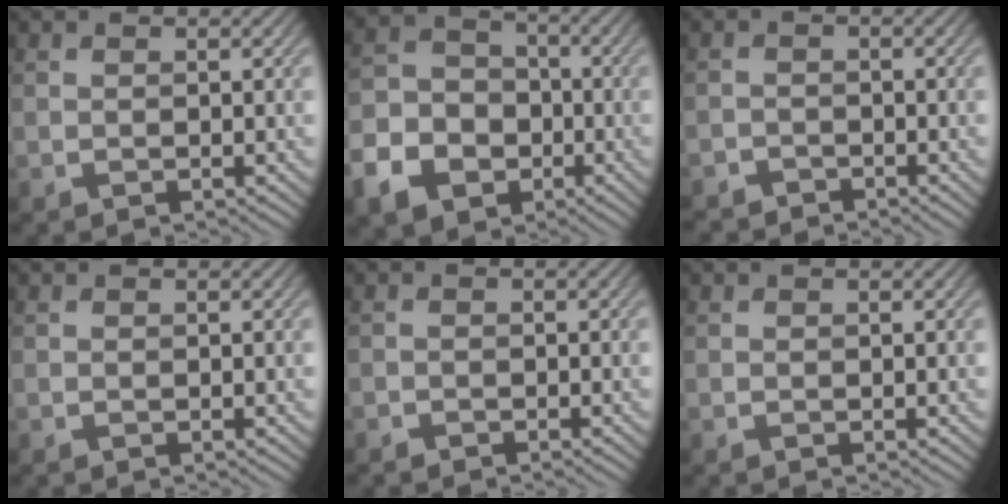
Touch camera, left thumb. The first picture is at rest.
{"total": 9.8, "force": [-4.5, 7.6, 4.2], "torque": [-0.121, -0.029, -0.097]}
{"total": 2.2, "force": [-2.1, 0.7, 0.0], "torque": [0.001, -0.001, -0.045]}
{"total": 0.0}
{"total": 0.9, "force": [-0.8, 0.4, 0.0], "torque": [0.000, 0.000, -0.016]}
{"total": 0.0}